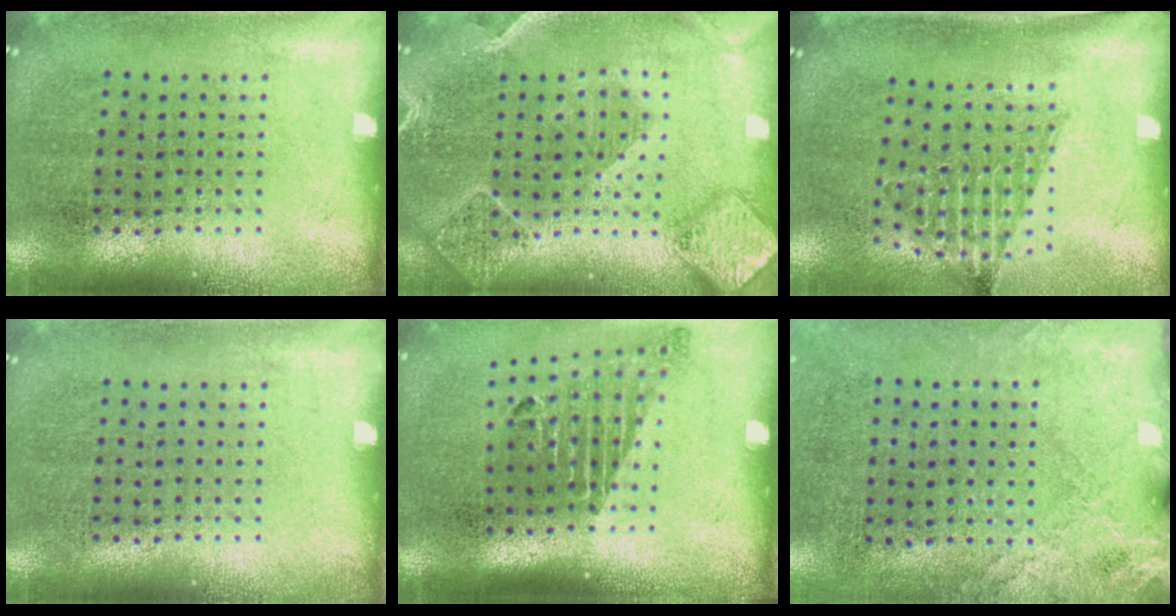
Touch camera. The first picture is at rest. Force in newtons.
{"total": 2.4, "press": 2.2, "slide": 0.9}
{"total": 1.4, "press": 1.1, "slide": 0.8}
{"total": 0.0}
{"total": 1.8, "press": 1.2, "slide": 1.3}
{"total": 2.4, "press": 2.0, "slide": 1.3}